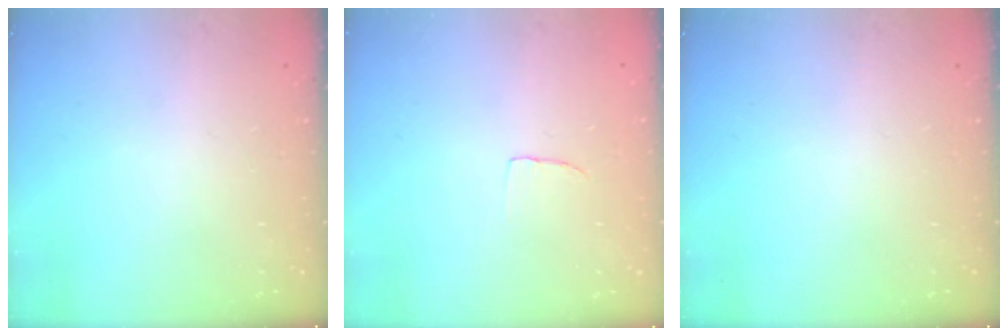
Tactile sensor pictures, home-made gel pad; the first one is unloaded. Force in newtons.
{"total": 3.1, "press": 3.0, "slide": 0.3}
{"total": 0.0}